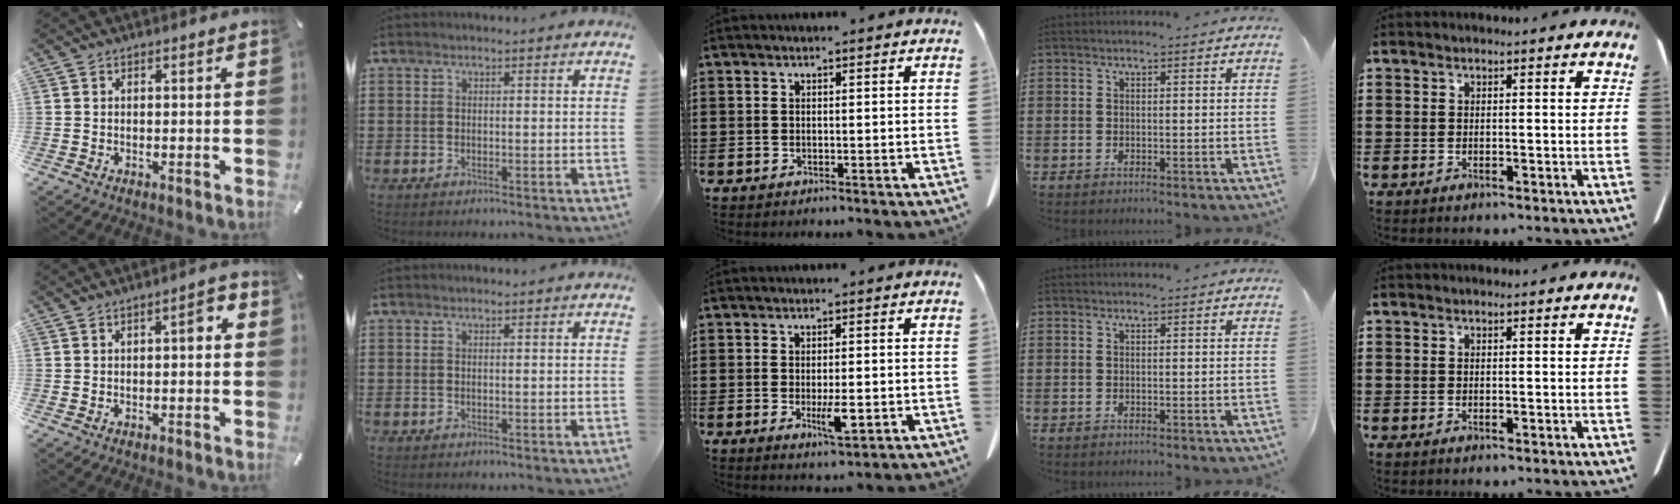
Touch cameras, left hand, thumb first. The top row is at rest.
{"thumb": {"total": 3.7, "force": [0.2, 1.5, 3.4], "torque": [-0.042, 0.005, -0.006]}, "middle": {"total": 3.7, "force": [-0.6, 1.0, 3.5], "torque": [-0.065, -0.003, -0.011]}}